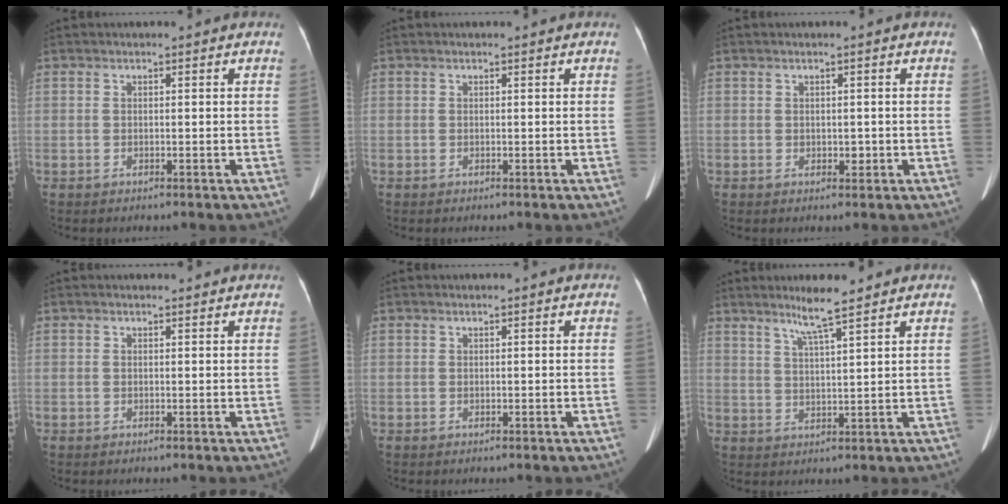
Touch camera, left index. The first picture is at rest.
{"total": 0.0}
{"total": 1.1, "force": [-0.2, 0.9, 0.7], "torque": [-0.010, -0.001, 0.001]}
{"total": 0.6, "force": [0.6, 0.3, 0.0], "torque": [-0.011, 0.008, 0.008]}
{"total": 0.0}
{"total": 5.2, "force": [3.9, -0.6, 3.4], "torque": [-0.069, -0.006, 0.073]}